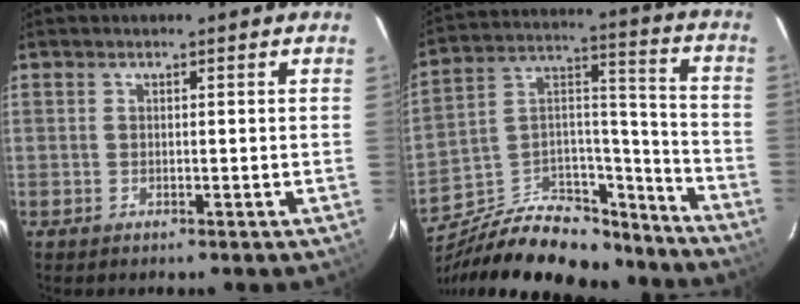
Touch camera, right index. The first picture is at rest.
{"total": 23.2, "force": [-18.0, 10.8, 10.0], "torque": [-0.190, 0.069, -0.257]}